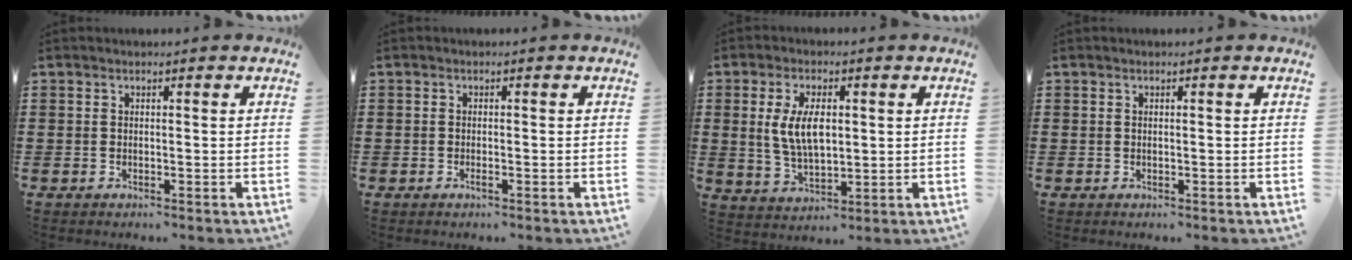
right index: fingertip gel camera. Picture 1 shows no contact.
{"total": 0.7, "force": [-0.5, 0.1, 0.5], "torque": [-0.011, -0.004, -0.008]}
{"total": 7.2, "force": [1.0, 3.5, 6.2], "torque": [-0.123, 0.005, 0.012]}
{"total": 0.0}